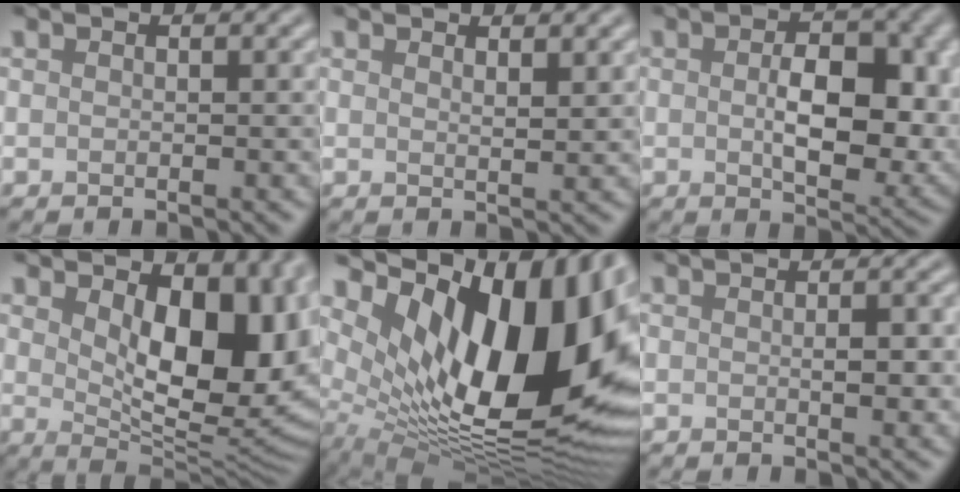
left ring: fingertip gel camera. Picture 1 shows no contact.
{"total": 1.3, "force": [1.1, 0.2, 0.7], "torque": [-0.008, -0.001, 0.017]}
{"total": 8.0, "force": [0.1, 4.4, 6.7], "torque": [-0.099, -0.011, 0.005]}
{"total": 12.0, "force": [2.6, 6.3, 9.8], "torque": [-0.117, -0.012, 0.045]}
{"total": 17.3, "force": [4.5, 8.4, 14.5], "torque": [-0.218, -0.004, 0.071]}
{"total": 2.5, "force": [0.0, 0.8, 2.4], "torque": [-0.037, -0.004, 0.000]}